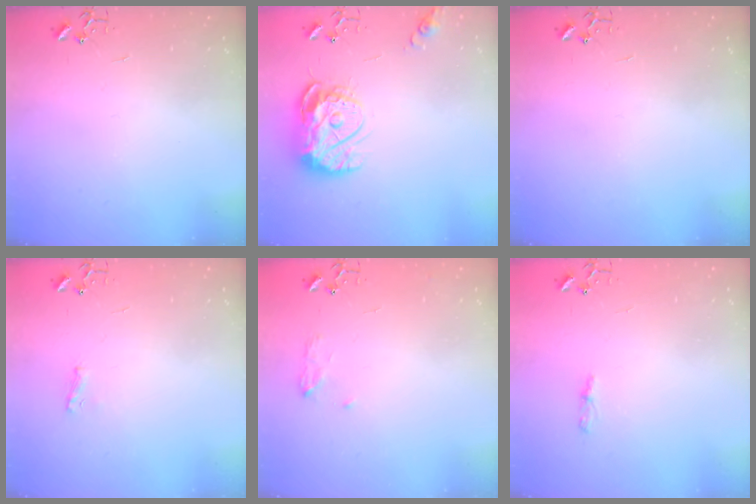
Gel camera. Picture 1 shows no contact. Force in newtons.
{"total": 14.4, "press": 14.4, "slide": 1.3}
{"total": 0.0}
{"total": 5.5, "press": 5.5, "slide": 0.7}
{"total": 8.4, "press": 8.4, "slide": 0.9}
{"total": 4.2, "press": 4.1, "slide": 0.5}